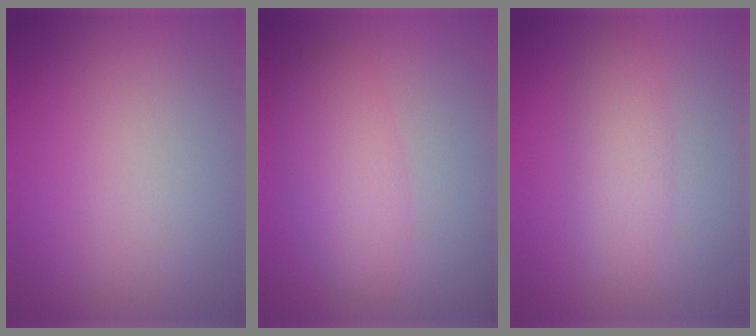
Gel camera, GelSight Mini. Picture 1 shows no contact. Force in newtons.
{"total": 4.0, "press": 4.0, "slide": 0.0}
{"total": 2.9, "press": 2.9, "slide": 0.1}